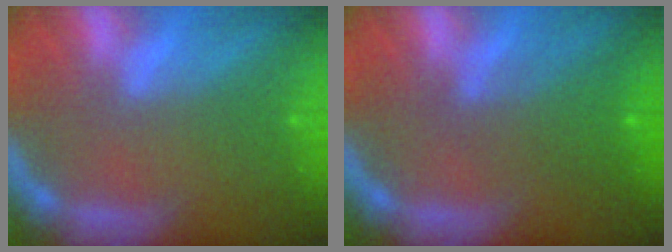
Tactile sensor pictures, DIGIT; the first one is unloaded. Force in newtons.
{"total": 3.6}